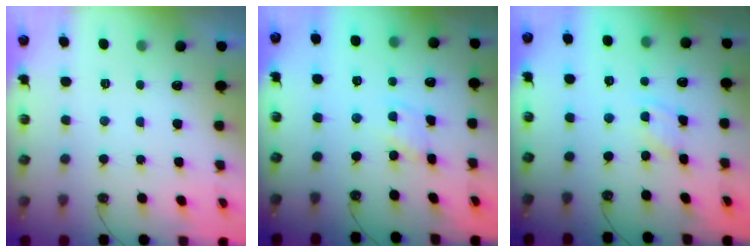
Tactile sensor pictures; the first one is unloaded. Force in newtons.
{"total": 2.1, "press": 2.1, "slide": 0.3}
{"total": 2.3, "press": 2.3, "slide": 0.4}